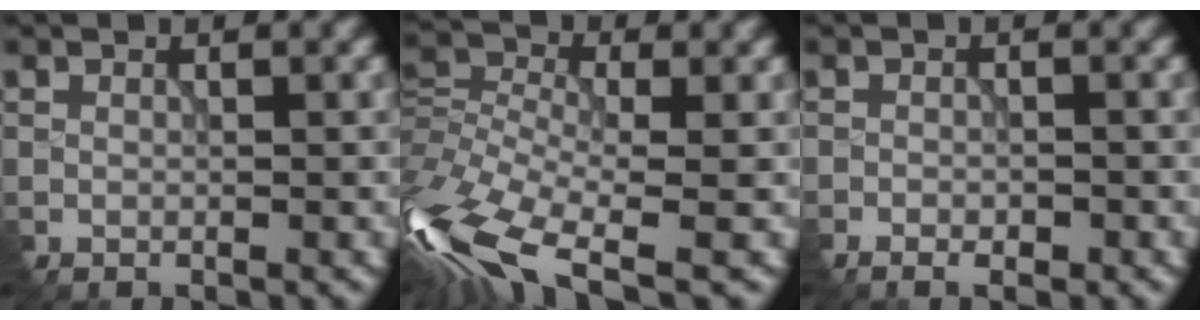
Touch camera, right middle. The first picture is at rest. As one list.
[{"total": 12.7, "force": [-6.2, 5.9, 9.4], "torque": [-0.224, -0.005, -0.122]}, {"total": 2.1, "force": [-1.7, 0.7, 1.1], "torque": [-0.020, -0.005, -0.028]}]